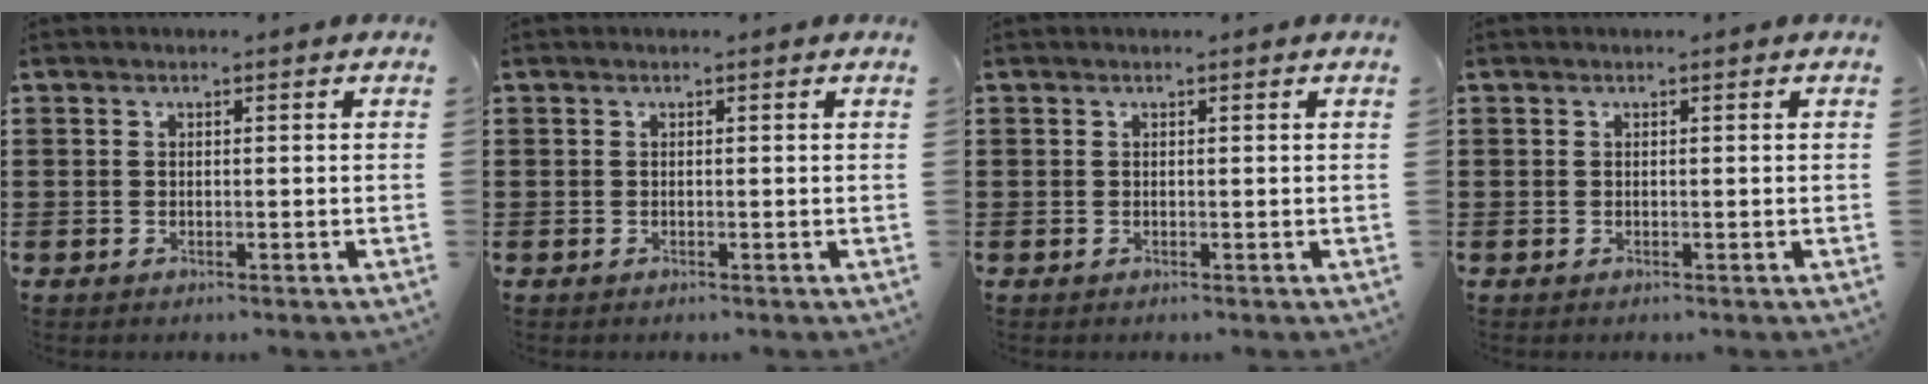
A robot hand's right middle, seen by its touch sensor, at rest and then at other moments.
{"total": 0.0}
{"total": 0.0}
{"total": 0.0}